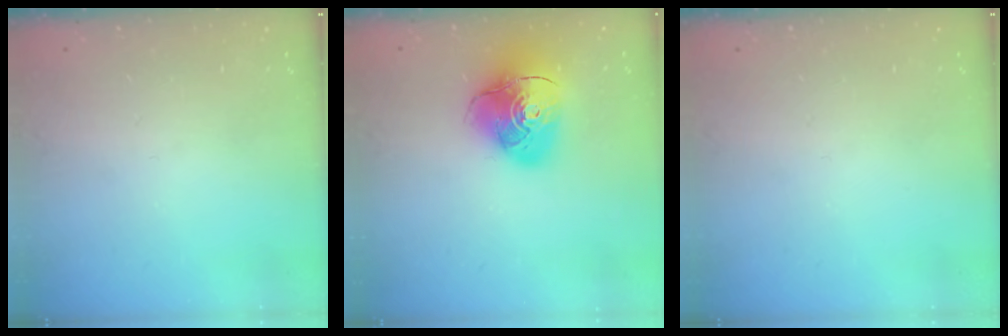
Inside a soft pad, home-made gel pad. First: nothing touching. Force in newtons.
{"total": 15.7, "press": 15.5, "slide": 2.0}
{"total": 0.0}